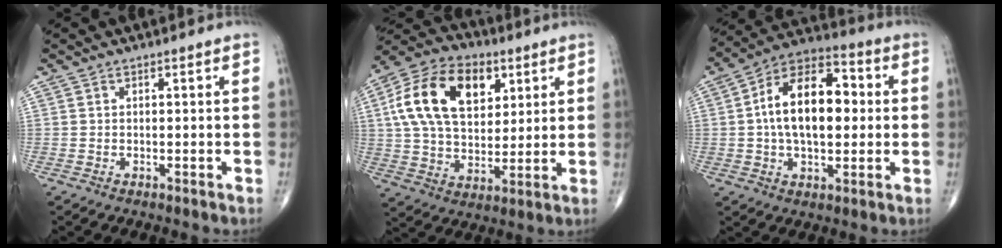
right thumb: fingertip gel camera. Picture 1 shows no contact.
{"total": 19.7, "force": [6.4, 12.4, 13.9], "torque": [-0.235, -0.003, 0.108]}
{"total": 17.0, "force": [1.2, 9.5, 14.0], "torque": [-0.218, 0.028, 0.011]}